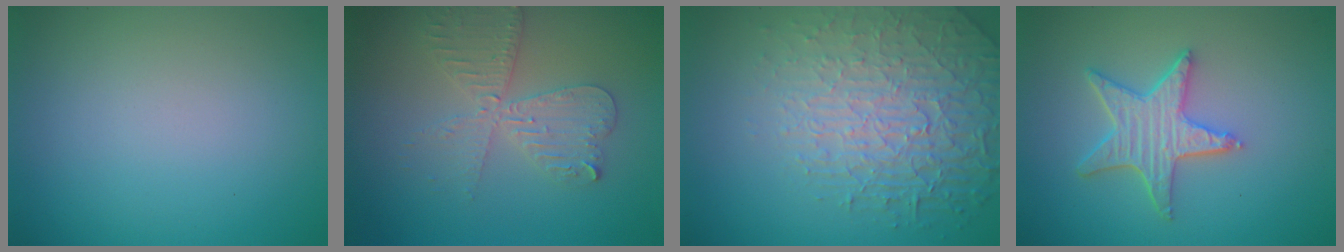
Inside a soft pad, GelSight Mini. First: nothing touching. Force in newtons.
{"total": 4.1, "press": 3.5, "slide": 2.1}
{"total": 5.3, "press": 4.7, "slide": 2.5}
{"total": 4.2, "press": 3.6, "slide": 2.1}